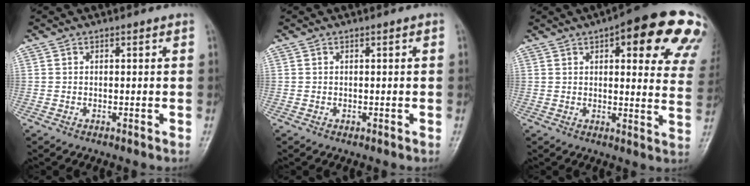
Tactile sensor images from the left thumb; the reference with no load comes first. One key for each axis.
{"total": 0.0}
{"total": 22.2, "fx": 11.4, "fy": 7.2, "fz": 17.6, "tx": -0.184, "ty": -0.020, "tz": 0.124}